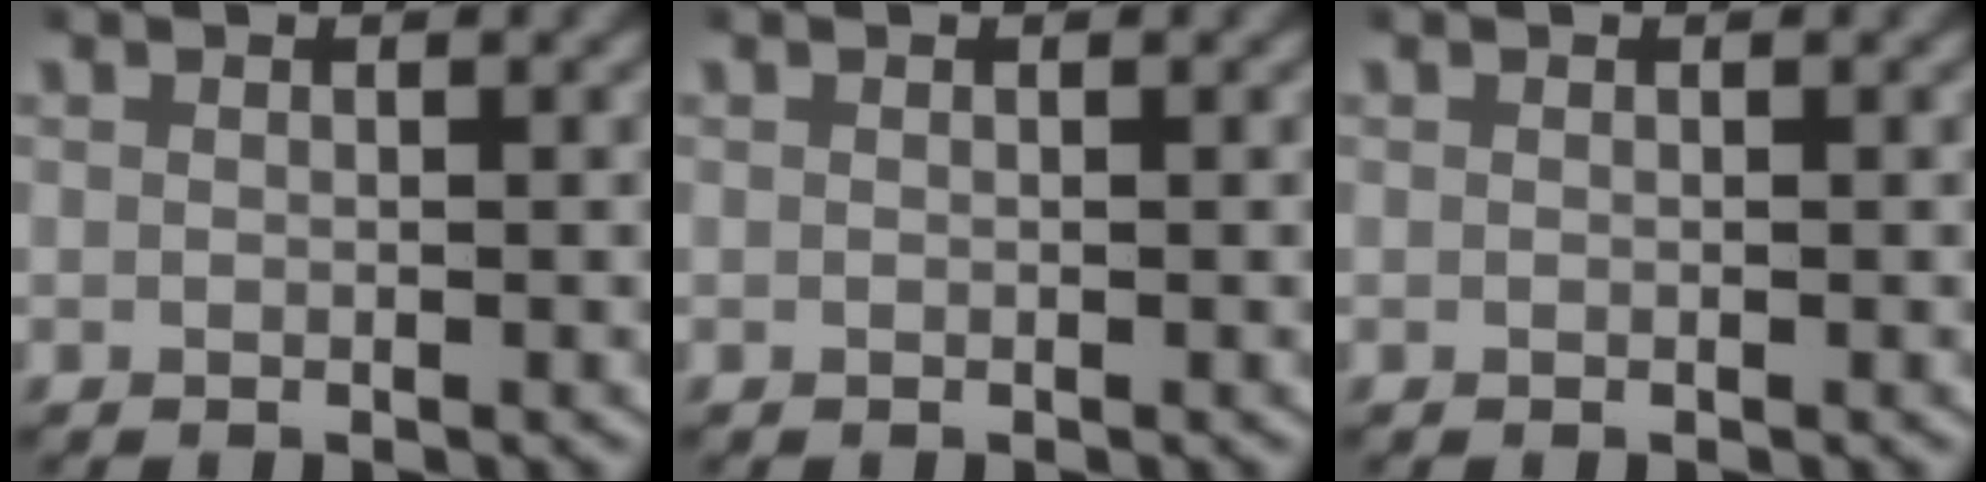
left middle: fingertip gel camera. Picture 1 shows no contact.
{"total": 0.0}
{"total": 0.0}